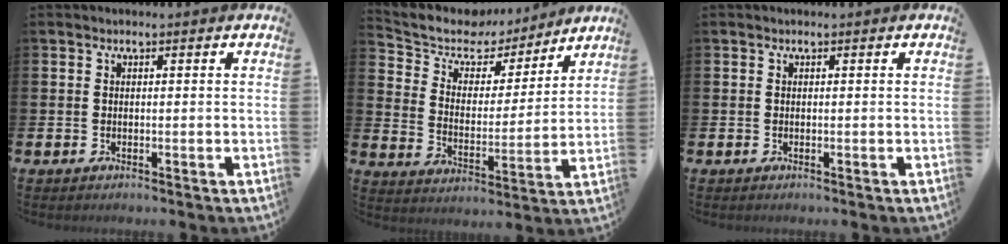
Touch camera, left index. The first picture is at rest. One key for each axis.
{"total": 7.6, "fx": 6.7, "fy": 3.4, "fz": 1.3, "tx": -0.061, "ty": -0.050, "tz": 0.114}
{"total": 0.0}